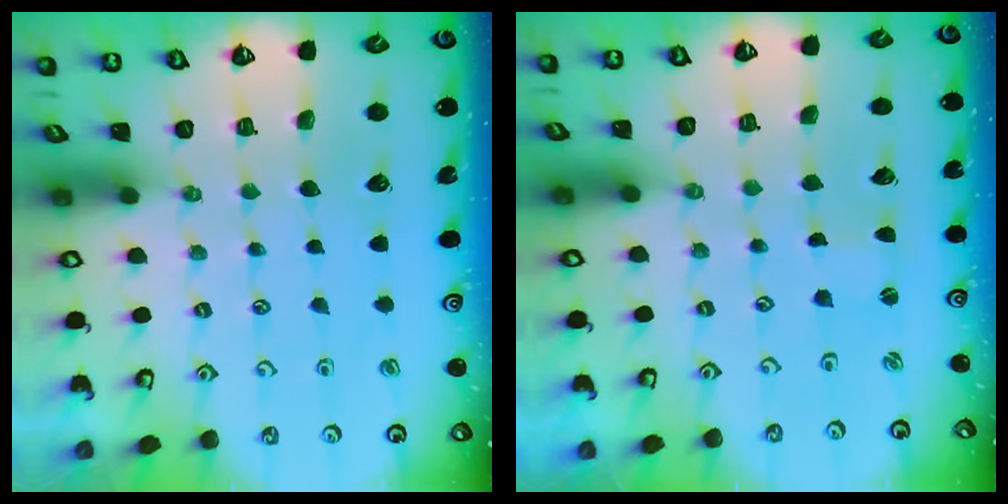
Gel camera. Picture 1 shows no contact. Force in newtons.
{"total": 0.7, "press": 0.7, "slide": 0.1}